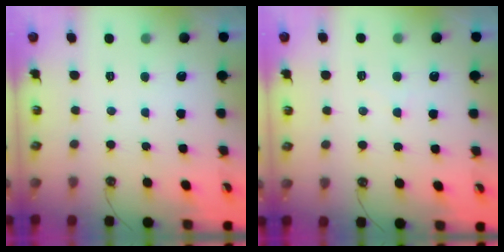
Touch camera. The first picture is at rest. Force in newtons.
{"total": 3.0, "press": 3.0, "slide": 0.4}